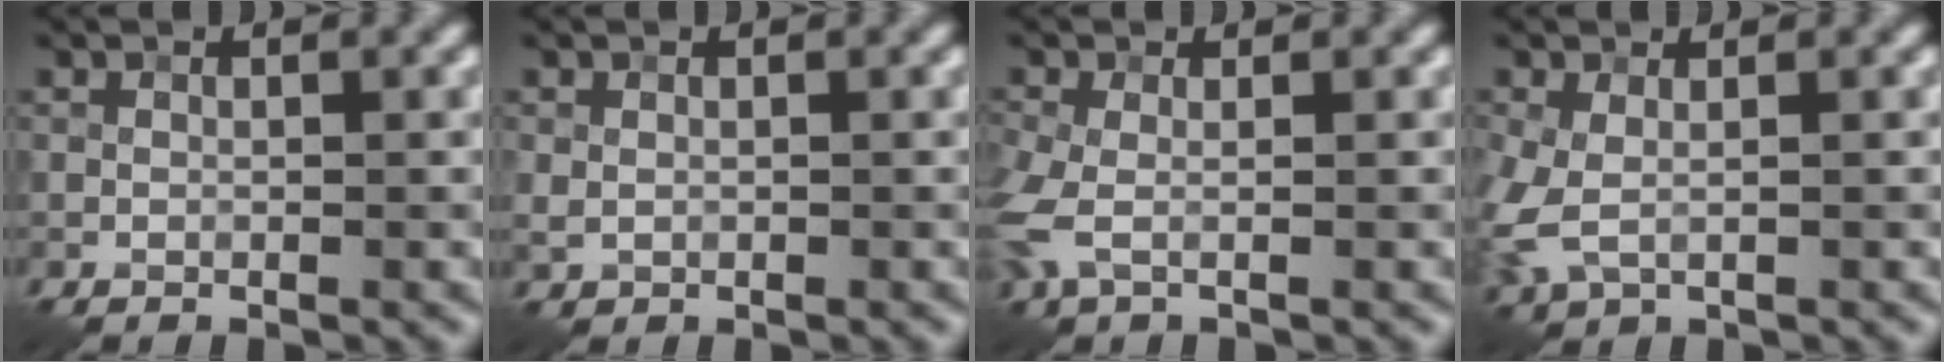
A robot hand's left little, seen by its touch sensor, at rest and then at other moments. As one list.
[{"total": 0.8, "force": [0.1, 0.7, 0.4], "torque": [-0.008, -0.002, 0.003]}, {"total": 3.1, "force": [-0.6, 1.7, 2.5], "torque": [-0.073, -0.008, -0.018]}, {"total": 3.3, "force": [-0.3, 2.0, 2.6], "torque": [-0.080, -0.008, -0.008]}]